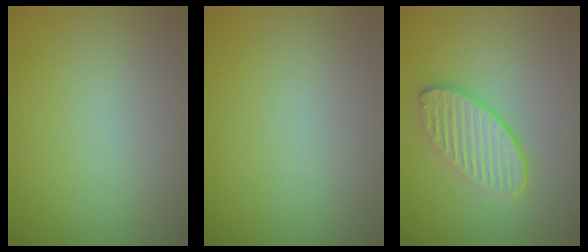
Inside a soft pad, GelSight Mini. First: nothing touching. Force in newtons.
{"total": 0.0}
{"total": 3.5, "press": 3.3, "slide": 1.3}